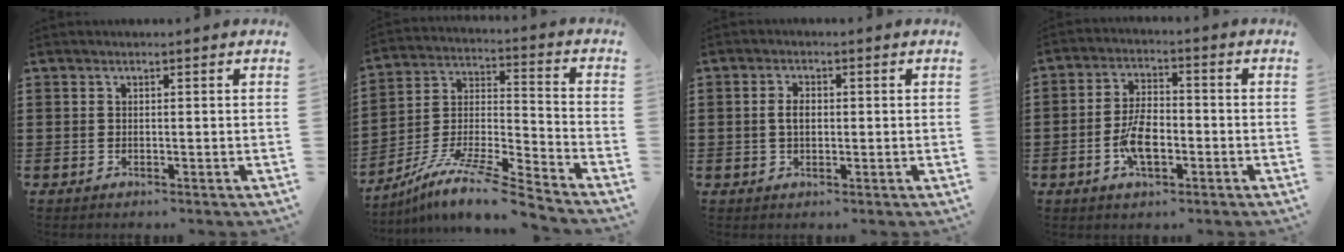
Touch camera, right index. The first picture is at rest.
{"total": 10.9, "force": [-9.3, 0.8, 5.7], "torque": [-0.107, 0.011, -0.187]}
{"total": 2.6, "force": [0.1, 1.4, 2.1], "torque": [-0.043, 0.007, 0.001]}
{"total": 6.7, "force": [-1.9, 3.3, 5.5], "torque": [-0.121, 0.002, -0.040]}